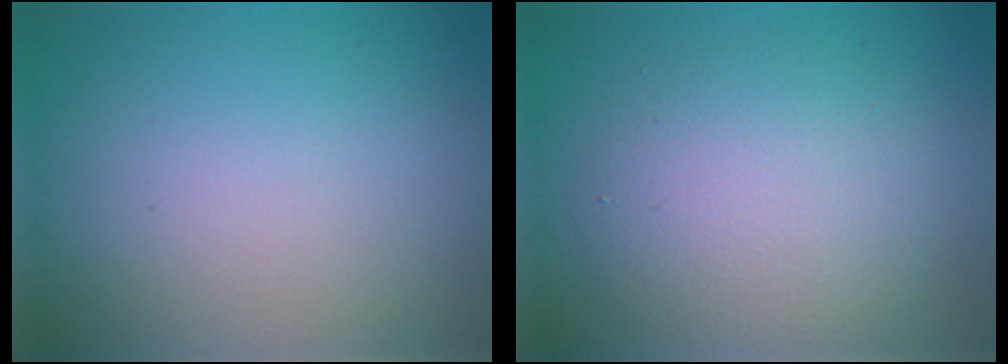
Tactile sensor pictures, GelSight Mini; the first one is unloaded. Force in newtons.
{"total": 5.1, "press": 5.1, "slide": 0.3}